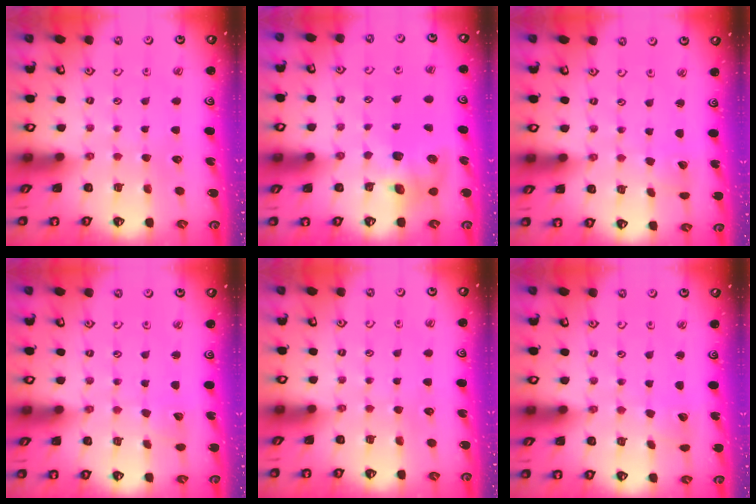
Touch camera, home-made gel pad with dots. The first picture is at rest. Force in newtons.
{"total": 8.2, "press": 8.1, "slide": 1.2}
{"total": 2.3, "press": 2.3, "slide": 0.1}
{"total": 2.9, "press": 2.9, "slide": 0.2}
{"total": 0.0}
{"total": 2.2, "press": 2.2, "slide": 0.2}